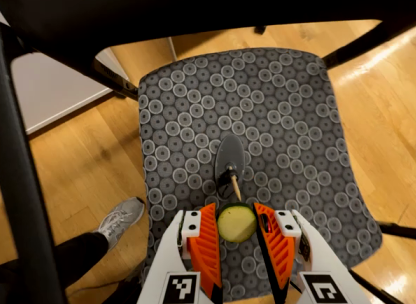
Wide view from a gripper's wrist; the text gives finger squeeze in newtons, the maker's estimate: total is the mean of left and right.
{"total": 9.5, "left": 9.9, "right": 9.2}